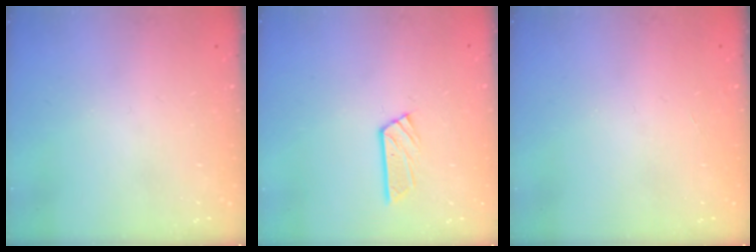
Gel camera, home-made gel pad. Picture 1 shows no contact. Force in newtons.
{"total": 5.2, "press": 5.2, "slide": 0.3}
{"total": 0.0}